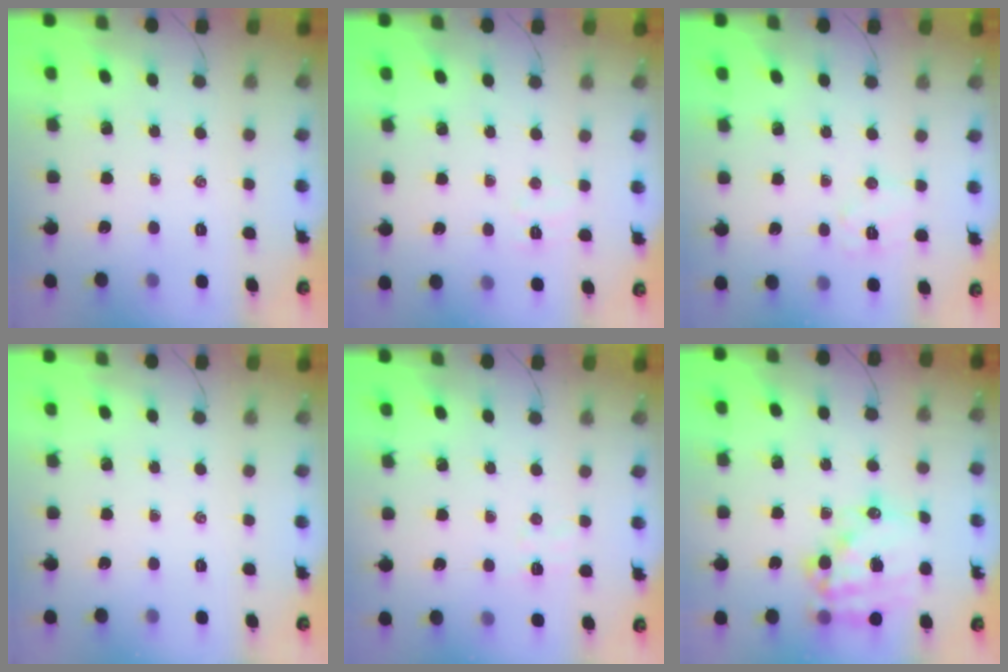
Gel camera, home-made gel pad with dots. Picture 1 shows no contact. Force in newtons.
{"total": 5.0, "press": 4.8, "slide": 1.2}
{"total": 5.7, "press": 5.6, "slide": 1.1}
{"total": 0.0}
{"total": 5.4, "press": 5.4, "slide": 0.8}
{"total": 16.7, "press": 16.3, "slide": 3.7}